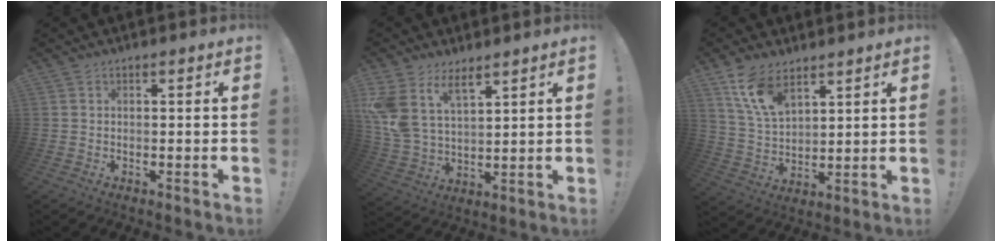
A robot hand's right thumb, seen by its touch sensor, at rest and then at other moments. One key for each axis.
{"total": 11.5, "fx": 7.7, "fy": 6.2, "fz": 5.8, "tx": -0.134, "ty": -0.046, "tz": 0.149}
{"total": 11.3, "fx": 7.6, "fy": 5.6, "fz": 6.3, "tx": -0.118, "ty": -0.036, "tz": 0.149}